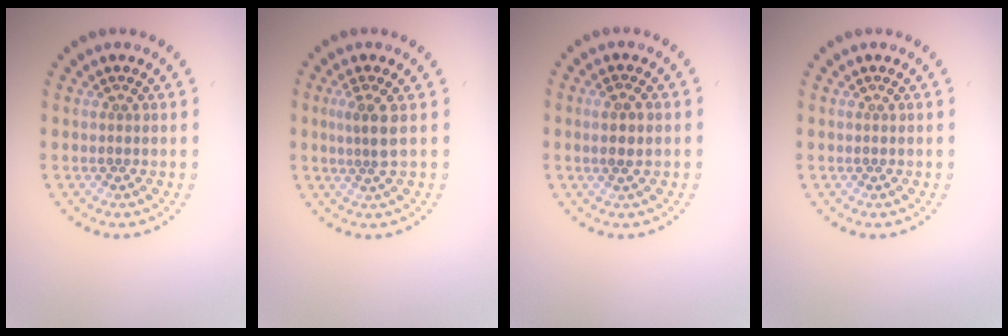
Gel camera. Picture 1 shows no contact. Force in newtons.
{"total": 2.2, "press": 1.7, "slide": 1.4}
{"total": 1.5, "press": 1.4, "slide": 0.5}
{"total": 0.0}